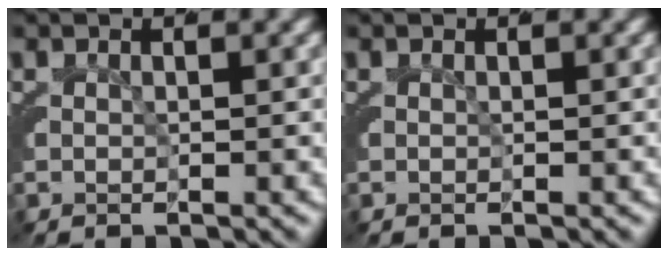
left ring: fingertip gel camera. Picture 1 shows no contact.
{"total": 0.0}